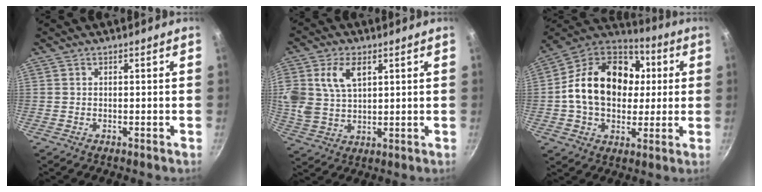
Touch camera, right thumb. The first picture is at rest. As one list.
[{"total": 11.4, "force": [4.2, 7.3, 7.6], "torque": [-0.146, -0.008, 0.083]}, {"total": 22.6, "force": [2.0, 16.8, 14.9], "torque": [-0.233, 0.030, 0.025]}]